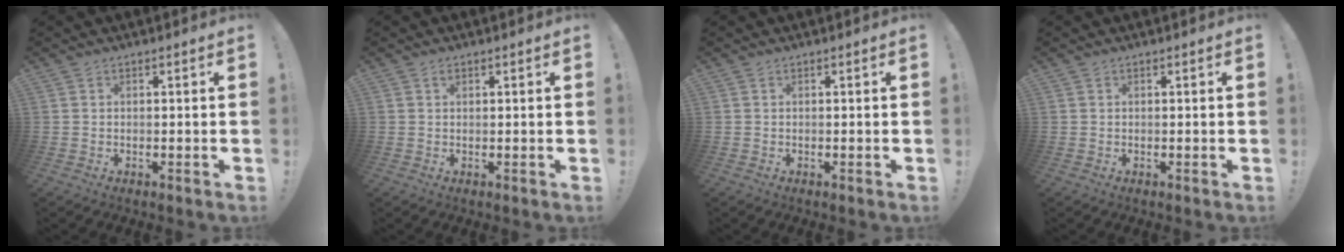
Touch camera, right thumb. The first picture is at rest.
{"total": 0.6, "force": [0.3, 0.5, 0.2], "torque": [-0.005, 0.002, 0.006]}
{"total": 0.0}
{"total": 0.0}